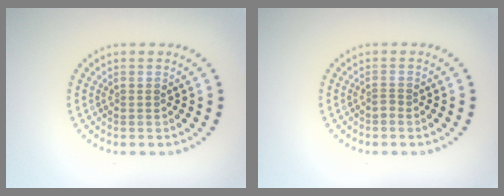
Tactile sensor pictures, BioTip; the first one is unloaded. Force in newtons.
{"total": 0.7, "press": 0.4, "slide": 0.6}